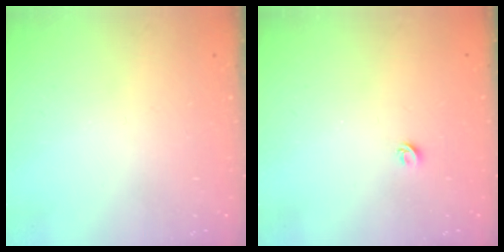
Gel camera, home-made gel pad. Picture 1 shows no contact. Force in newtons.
{"total": 3.7, "press": 3.7, "slide": 0.5}